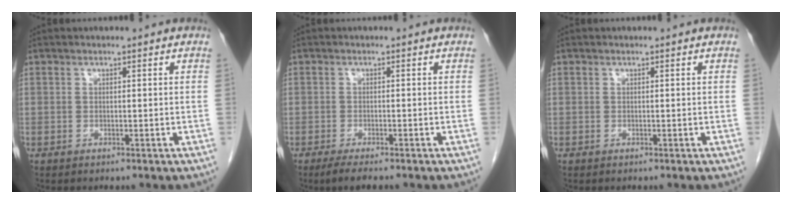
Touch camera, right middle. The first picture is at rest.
{"total": 2.9, "force": [-2.2, 0.4, 1.9], "torque": [-0.038, -0.009, -0.037]}
{"total": 0.0}